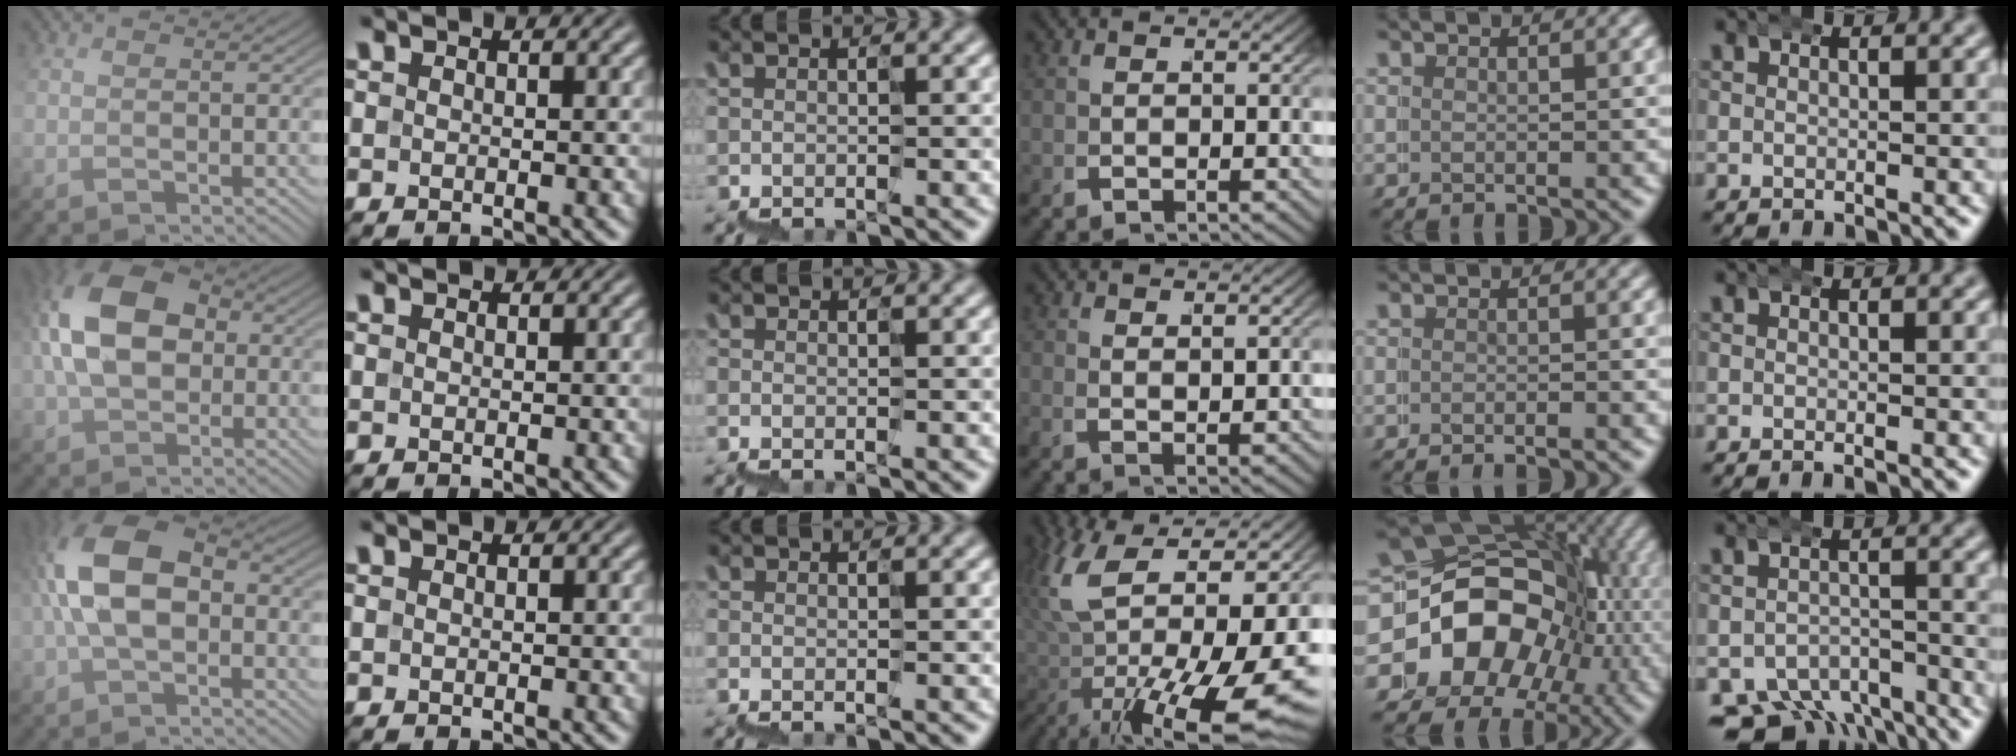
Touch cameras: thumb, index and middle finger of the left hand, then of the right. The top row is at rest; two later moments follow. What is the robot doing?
{"motion": "wrap", "object": "belt"}